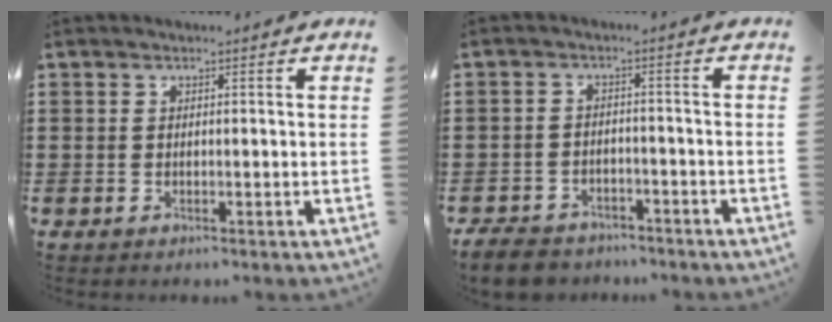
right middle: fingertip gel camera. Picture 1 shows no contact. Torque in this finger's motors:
{"motor_torque": [0.19, -0.10, 0.05, 0.07]}